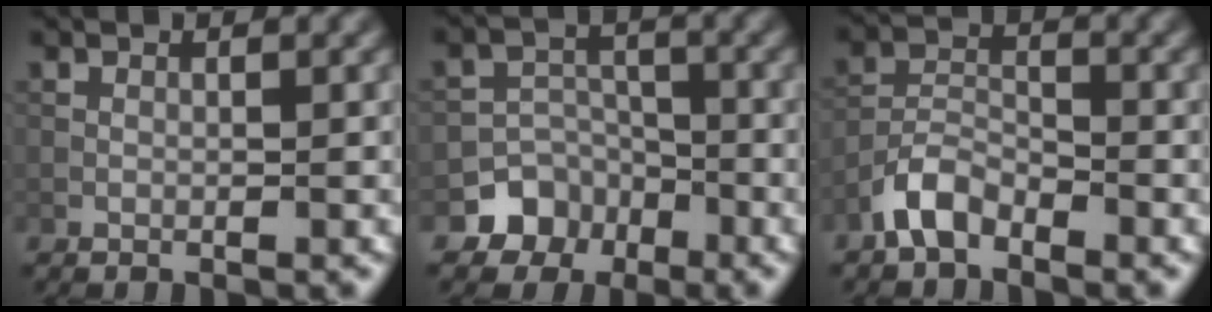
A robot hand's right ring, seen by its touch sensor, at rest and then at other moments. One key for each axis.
{"total": 4.5, "fx": -2.8, "fy": 3.5, "fz": 0.7, "tx": 0.003, "ty": 0.004, "tz": -0.046}
{"total": 3.5, "fx": -2.7, "fy": 1.6, "fz": 1.7, "tx": -0.033, "ty": 0.010, "tz": -0.061}